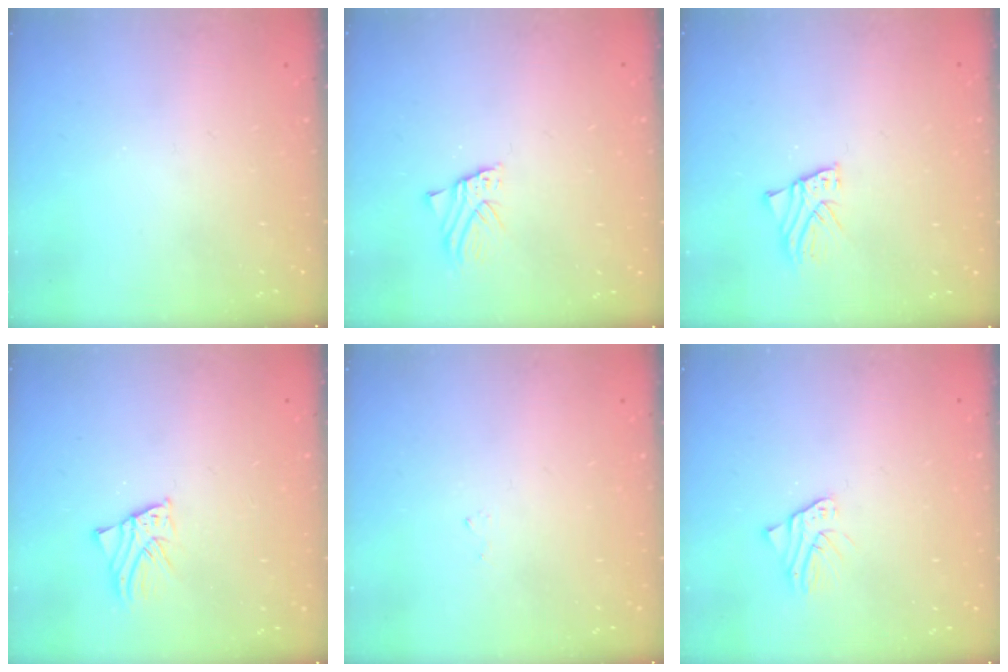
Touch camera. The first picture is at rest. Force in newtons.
{"total": 1.8, "press": 1.8, "slide": 0.1}
{"total": 2.2, "press": 2.2, "slide": 0.1}
{"total": 2.1, "press": 2.1, "slide": 0.2}
{"total": 3.1, "press": 3.1, "slide": 0.0}
{"total": 2.6, "press": 2.6, "slide": 0.1}